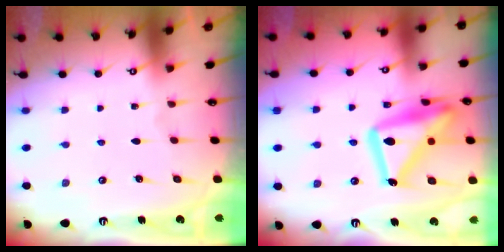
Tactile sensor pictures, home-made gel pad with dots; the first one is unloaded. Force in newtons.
{"total": 19.4, "press": 19.3, "slide": 1.5}